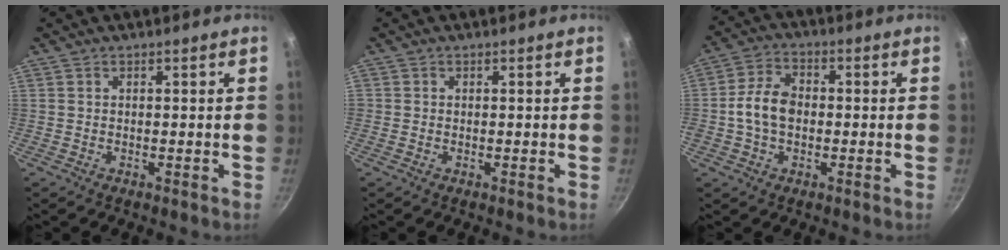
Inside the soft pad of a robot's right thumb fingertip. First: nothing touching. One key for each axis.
{"total": 0.0}
{"total": 8.0, "fx": -0.7, "fy": 5.5, "fz": 5.8, "tx": -0.100, "ty": 0.027, "tz": -0.024}